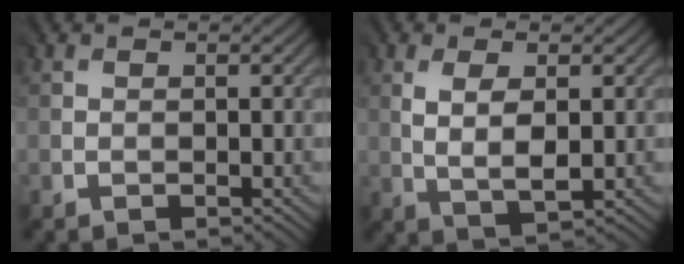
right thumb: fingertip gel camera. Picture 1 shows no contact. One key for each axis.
{"total": 3.9, "fx": 0.8, "fy": 1.6, "fz": 3.4, "tx": -0.073, "ty": -0.005, "tz": 0.021}